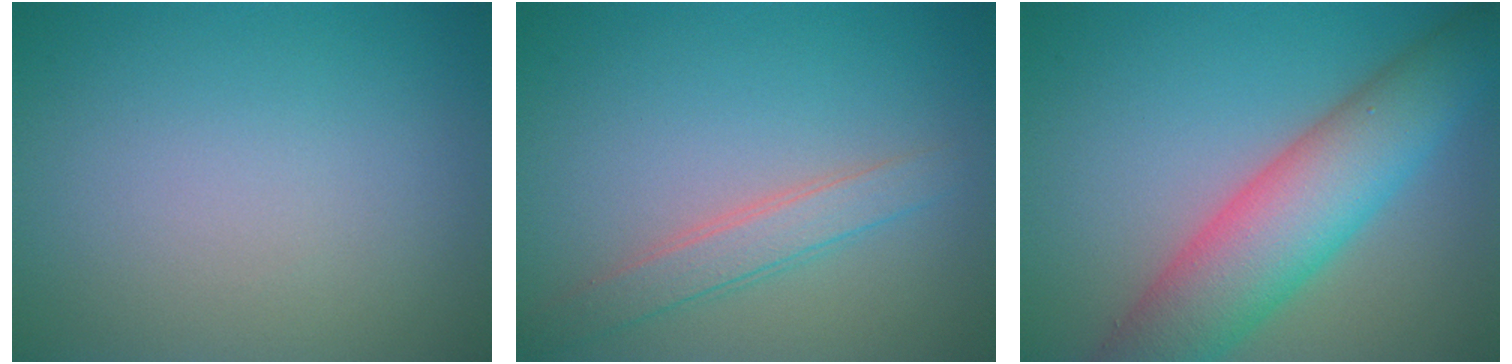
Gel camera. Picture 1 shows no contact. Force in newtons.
{"total": 2.5, "press": 2.5, "slide": 0.1}
{"total": 8.6, "press": 8.6, "slide": 0.3}